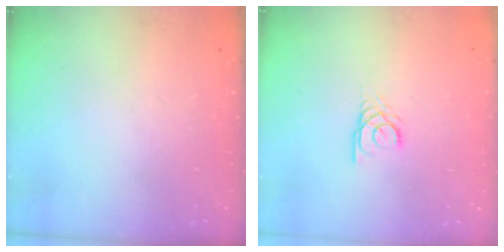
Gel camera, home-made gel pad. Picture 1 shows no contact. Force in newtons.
{"total": 2.9, "press": 2.9, "slide": 0.3}